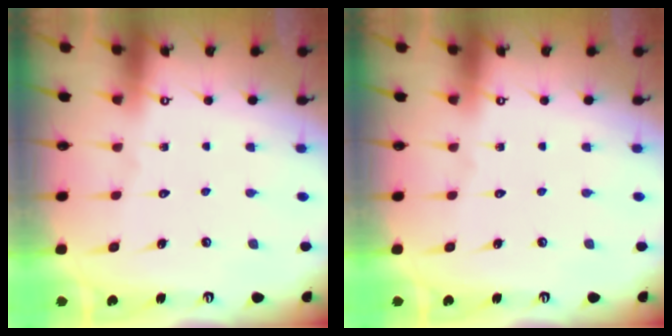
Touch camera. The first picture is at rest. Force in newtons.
{"total": 0.0}